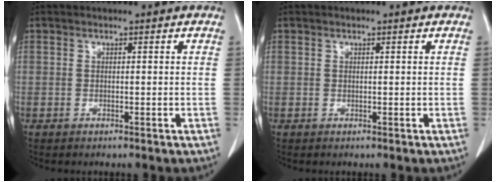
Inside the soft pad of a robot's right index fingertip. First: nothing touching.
{"total": 0.0}